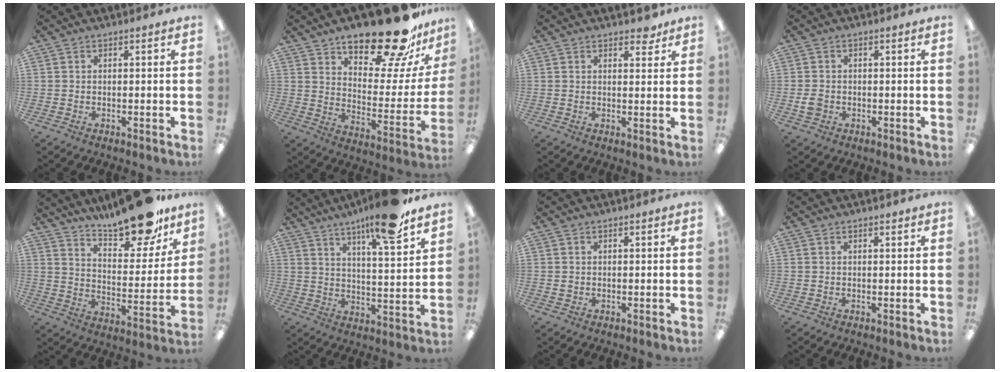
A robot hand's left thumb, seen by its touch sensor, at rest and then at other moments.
{"total": 23.7, "force": [18.9, 7.4, 12.2], "torque": [-0.170, -0.132, 0.312]}
{"total": 3.3, "force": [2.7, 1.4, 1.3], "torque": [-0.006, -0.013, 0.044]}
{"total": 2.7, "force": [-0.4, 2.2, 1.5], "torque": [-0.027, 0.006, -0.007]}
{"total": 19.7, "force": [16.1, 6.3, 9.4], "torque": [-0.135, -0.115, 0.272]}
{"total": 13.6, "force": [10.5, 1.5, 8.5], "torque": [-0.135, -0.061, 0.168]}
{"total": 0.8, "force": [0.5, 0.4, 0.5], "torque": [-0.011, 0.004, 0.008]}
{"total": 1.1, "force": [0.9, 0.3, 0.6], "torque": [-0.005, -0.002, 0.014]}